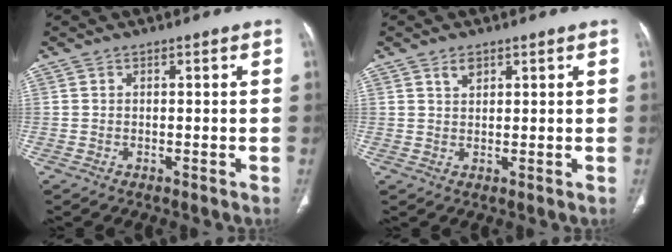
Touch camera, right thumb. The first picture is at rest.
{"total": 2.0, "force": [1.3, 1.1, 1.1], "torque": [-0.014, -0.007, 0.026]}